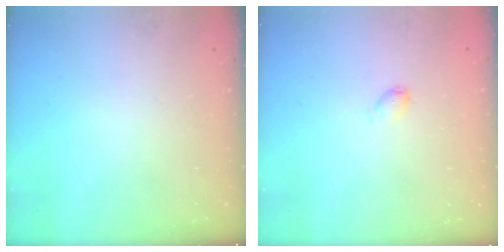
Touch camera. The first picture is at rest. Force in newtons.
{"total": 2.9, "press": 2.9, "slide": 0.4}